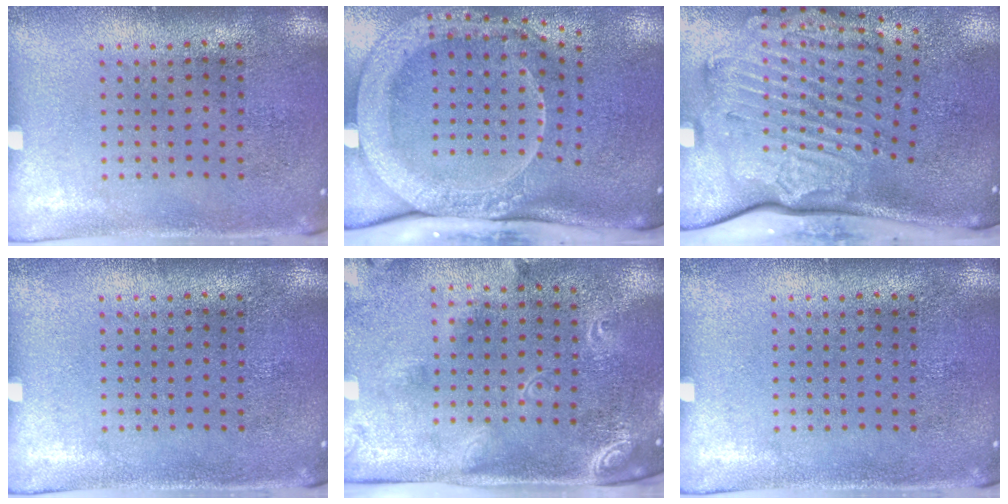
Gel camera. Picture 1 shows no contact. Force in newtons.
{"total": 3.3, "press": 2.3, "slide": 2.3}
{"total": 3.6, "press": 2.5, "slide": 2.6}
{"total": 0.0}
{"total": 2.4, "press": 1.8, "slide": 1.6}
{"total": 0.0}